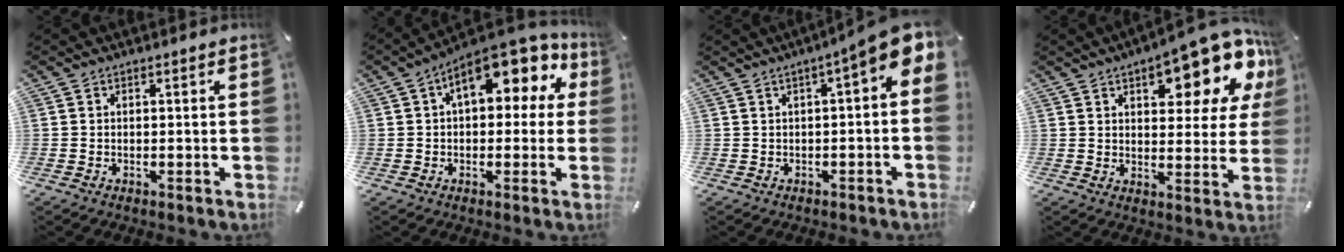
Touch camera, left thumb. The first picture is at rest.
{"total": 12.7, "force": [5.9, 6.3, 9.4], "torque": [-0.134, -0.032, 0.100]}
{"total": 7.5, "force": [2.5, 1.7, 6.8], "torque": [-0.103, -0.026, 0.043]}
{"total": 16.9, "force": [9.4, 7.3, 12.0], "torque": [-0.151, -0.056, 0.152]}